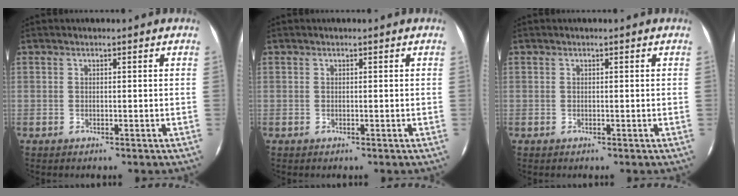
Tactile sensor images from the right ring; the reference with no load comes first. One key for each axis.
{"total": 0.0}
{"total": 0.0}